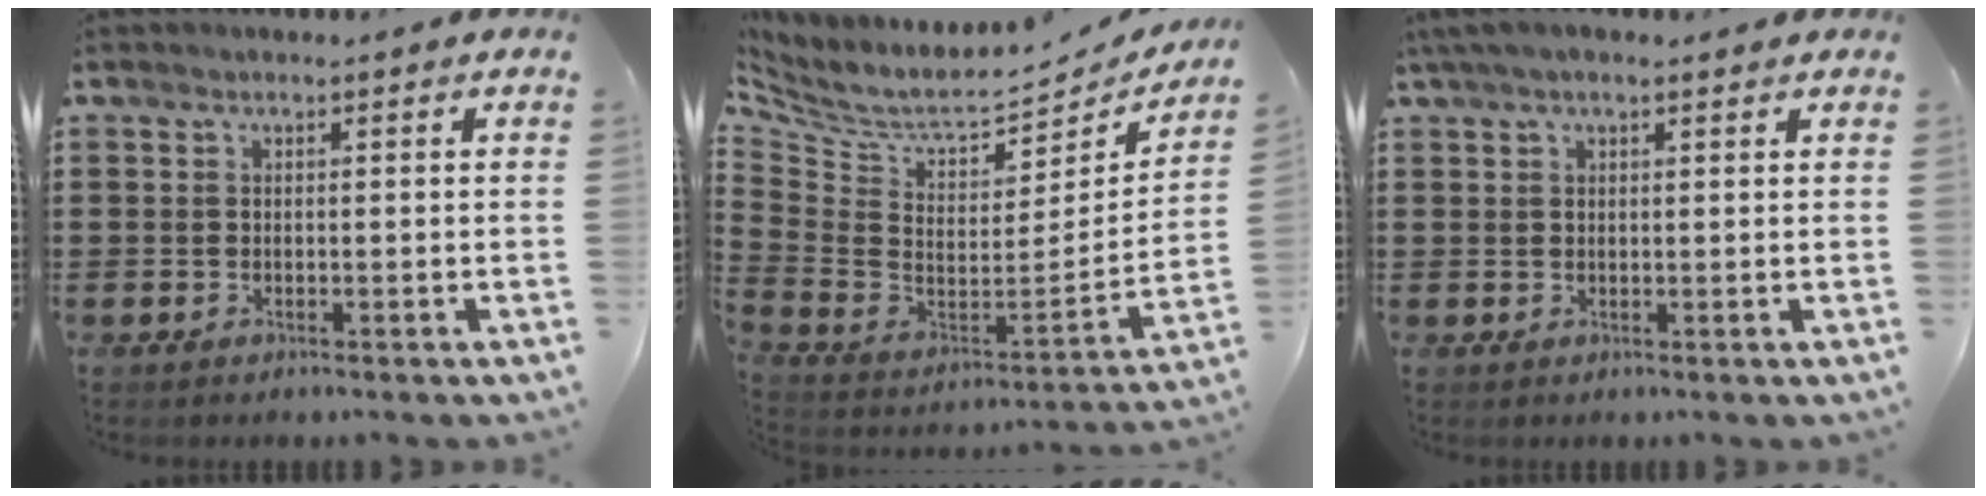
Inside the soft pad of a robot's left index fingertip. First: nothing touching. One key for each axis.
{"total": 5.5, "fx": 4.8, "fy": 1.5, "fz": 2.3, "tx": -0.076, "ty": -0.056, "tz": 0.076}
{"total": 2.5, "fx": 1.6, "fy": 0.7, "fz": 1.9, "tx": -0.039, "ty": 0.004, "tz": 0.029}